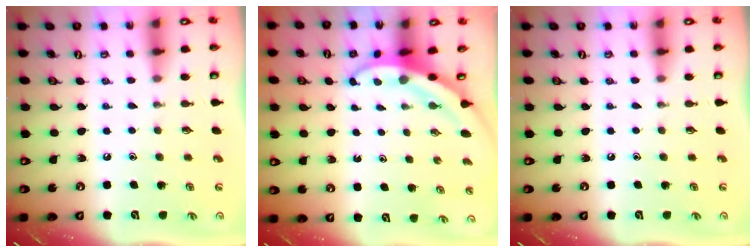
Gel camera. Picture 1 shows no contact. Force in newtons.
{"total": 3.9, "press": 3.9, "slide": 0.5}
{"total": 0.0}